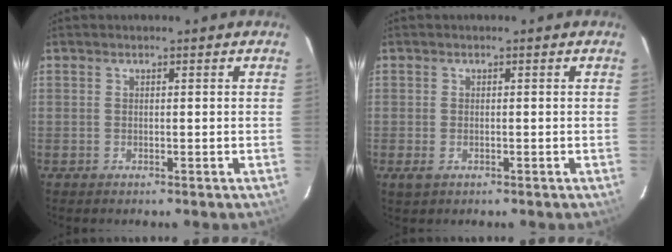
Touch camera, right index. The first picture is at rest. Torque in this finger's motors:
{"motor_torque": [0.21, 0.09, 0.01, 0.00]}